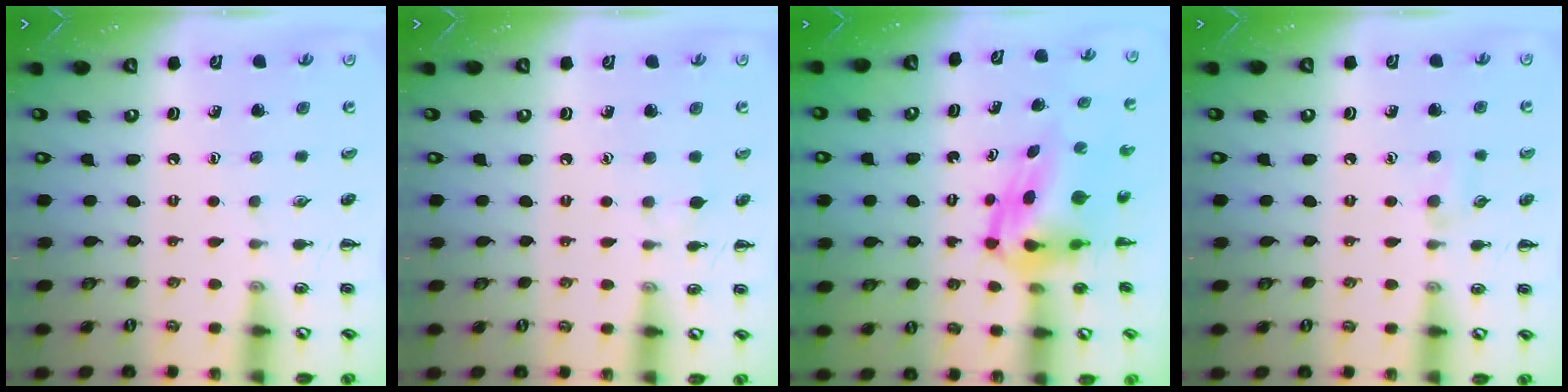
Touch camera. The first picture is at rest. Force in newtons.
{"total": 3.3, "press": 3.0, "slide": 1.4}
{"total": 5.0, "press": 4.8, "slide": 1.3}
{"total": 5.0, "press": 4.6, "slide": 1.8}